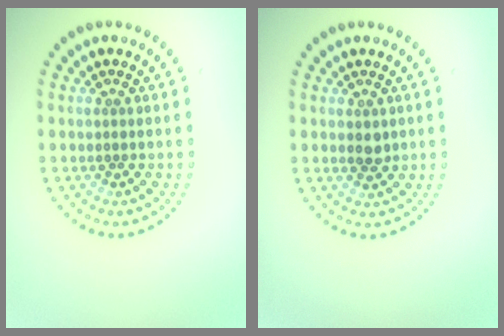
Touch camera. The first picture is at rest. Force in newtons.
{"total": 1.3, "press": 1.3, "slide": 0.2}